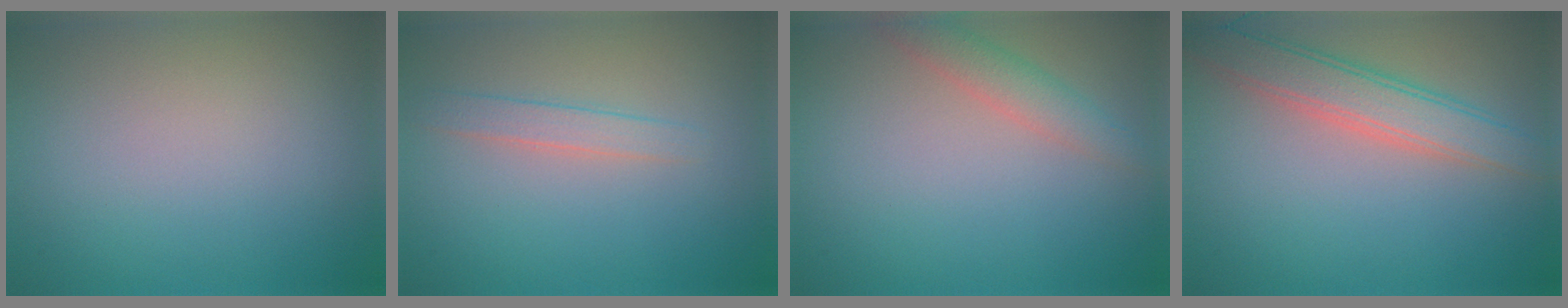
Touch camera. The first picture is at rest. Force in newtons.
{"total": 1.7, "press": 1.7, "slide": 0.0}
{"total": 2.5, "press": 2.5, "slide": 0.2}
{"total": 4.6, "press": 4.6, "slide": 0.3}